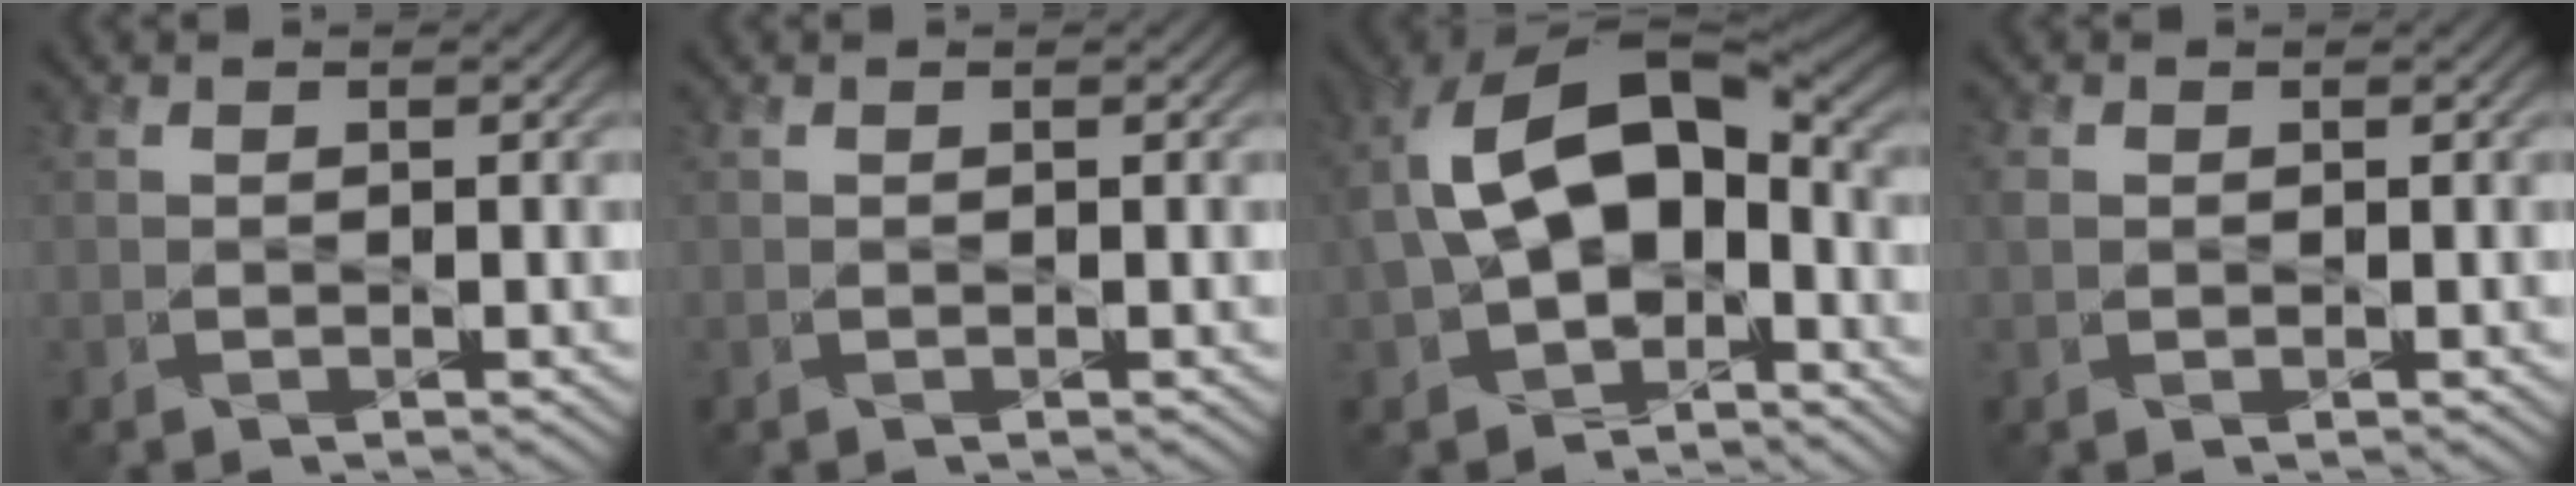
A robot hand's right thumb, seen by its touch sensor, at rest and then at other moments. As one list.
[{"total": 0.0}, {"total": 17.0, "force": [-1.2, 10.5, 13.3], "torque": [-0.255, 0.005, -0.021]}, {"total": 1.0, "force": [0.1, 0.9, 0.5], "torque": [-0.016, 0.004, 0.003]}]